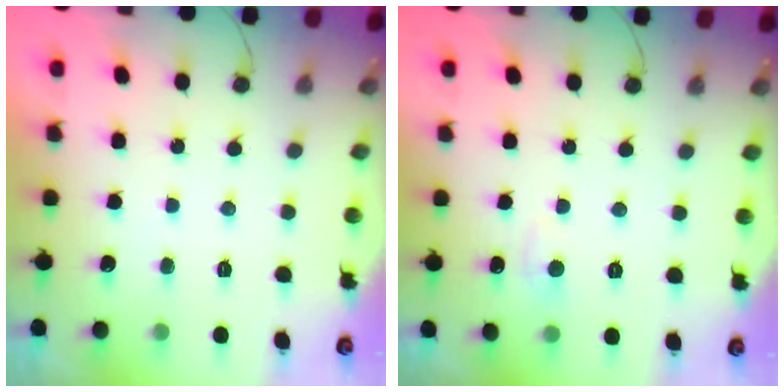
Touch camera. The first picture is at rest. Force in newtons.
{"total": 5.1, "press": 5.0, "slide": 0.6}